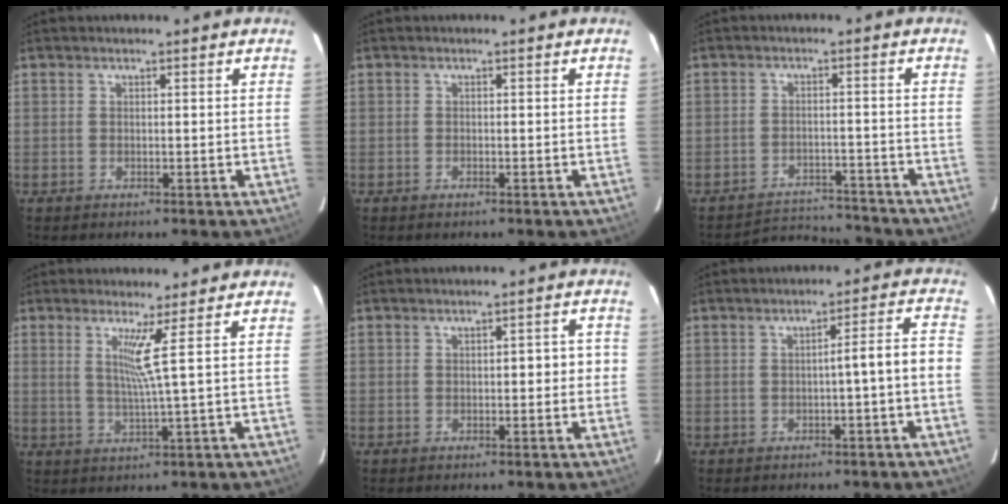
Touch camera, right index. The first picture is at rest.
{"total": 0.5, "force": [-0.4, 0.1, 0.3], "torque": [-0.010, -0.002, -0.005]}
{"total": 7.3, "force": [-7.1, 0.9, -1.4], "torque": [0.018, 0.018, -0.105]}
{"total": 4.2, "force": [1.4, -1.9, 3.4], "torque": [-0.066, -0.015, 0.032]}
{"total": 2.7, "force": [-0.1, 1.2, 2.4], "torque": [-0.024, 0.017, -0.002]}
{"total": 4.5, "force": [-1.3, -0.3, 4.4], "torque": [-0.053, 0.017, -0.018]}